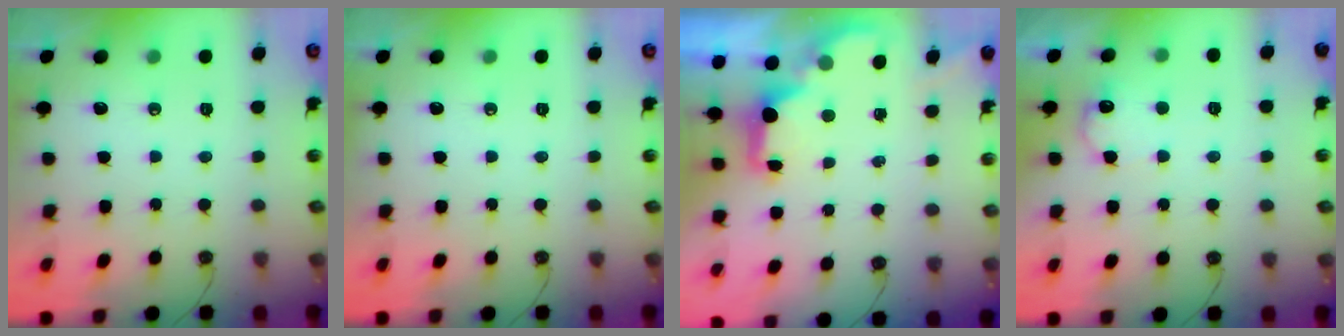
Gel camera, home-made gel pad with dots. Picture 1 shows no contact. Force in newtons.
{"total": 0.0}
{"total": 2.1, "press": 1.9, "slide": 0.8}
{"total": 8.6, "press": 8.6, "slide": 0.4}